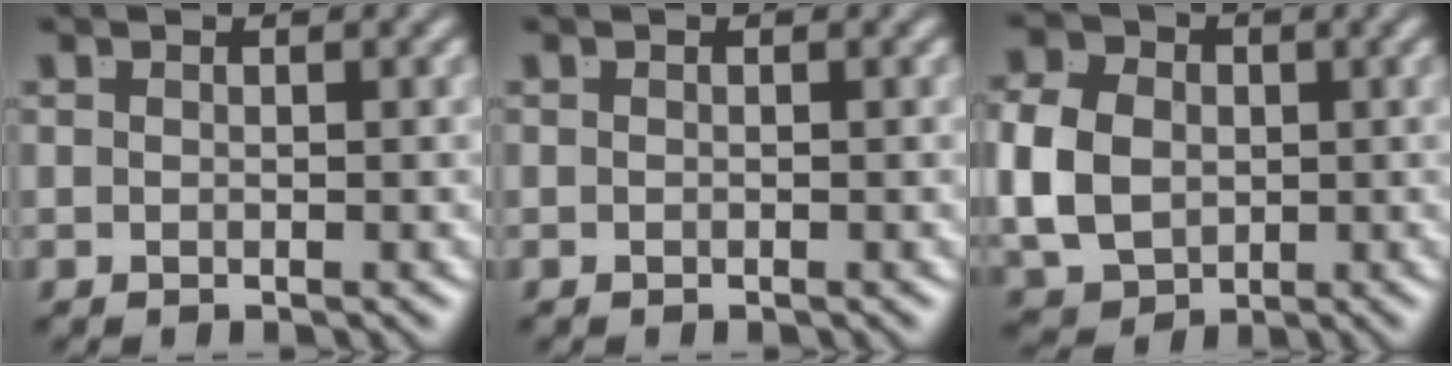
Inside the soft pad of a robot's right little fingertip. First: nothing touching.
{"total": 0.0}
{"total": 8.3, "force": [-0.6, 7.1, 4.1], "torque": [-0.101, -0.036, 0.003]}